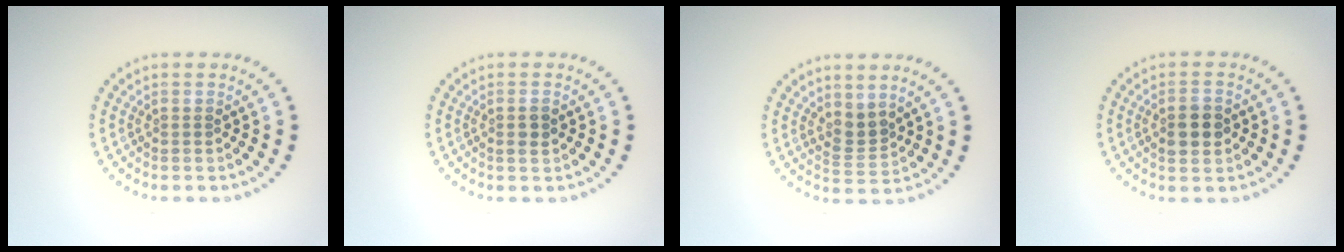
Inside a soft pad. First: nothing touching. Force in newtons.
{"total": 1.2, "press": 1.1, "slide": 0.3}
{"total": 2.2, "press": 1.6, "slide": 1.5}
{"total": 2.9, "press": 2.9, "slide": 0.0}